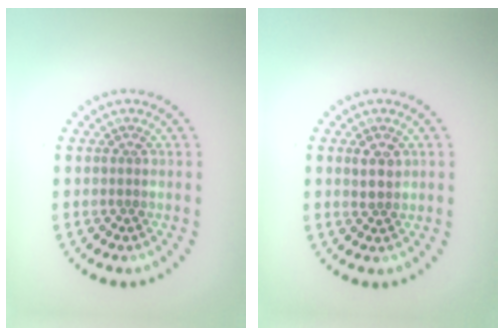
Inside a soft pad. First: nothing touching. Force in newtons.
{"total": 1.5, "press": 1.4, "slide": 0.6}